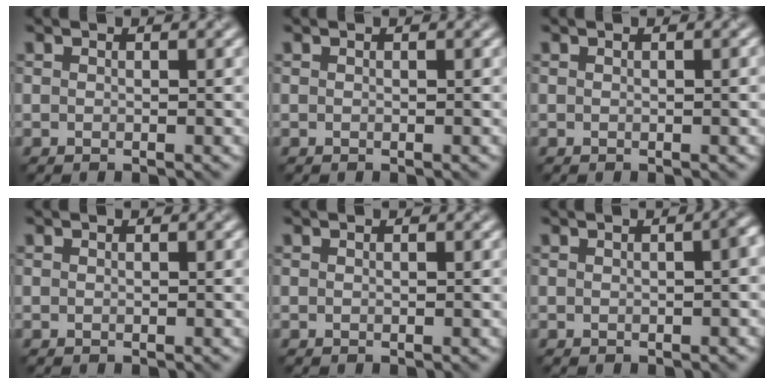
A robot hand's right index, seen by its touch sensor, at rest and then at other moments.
{"total": 0.0}
{"total": 0.9, "force": [0.0, 0.2, 0.9], "torque": [-0.009, 0.004, 0.000]}
{"total": 0.0}
{"total": 0.0}
{"total": 2.4, "force": [0.1, 0.9, 2.2], "torque": [-0.014, 0.008, 0.005]}